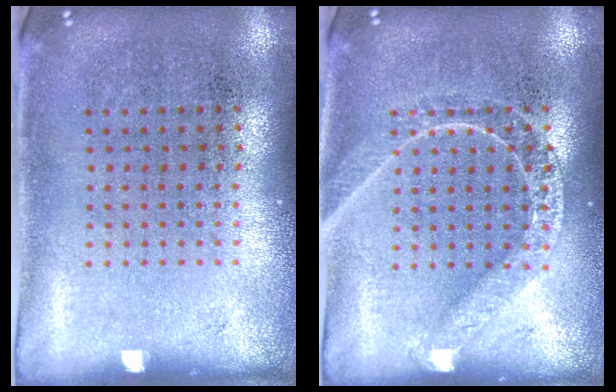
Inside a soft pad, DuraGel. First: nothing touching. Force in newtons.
{"total": 2.2, "press": 2.2, "slide": 0.3}